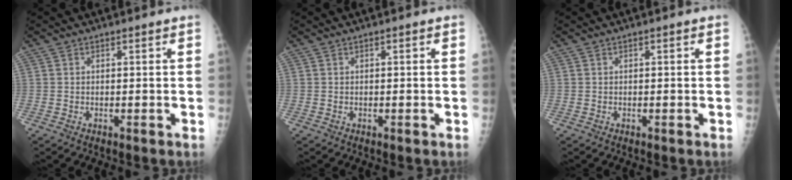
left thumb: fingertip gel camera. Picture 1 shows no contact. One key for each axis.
{"total": 0.0}
{"total": 0.0}